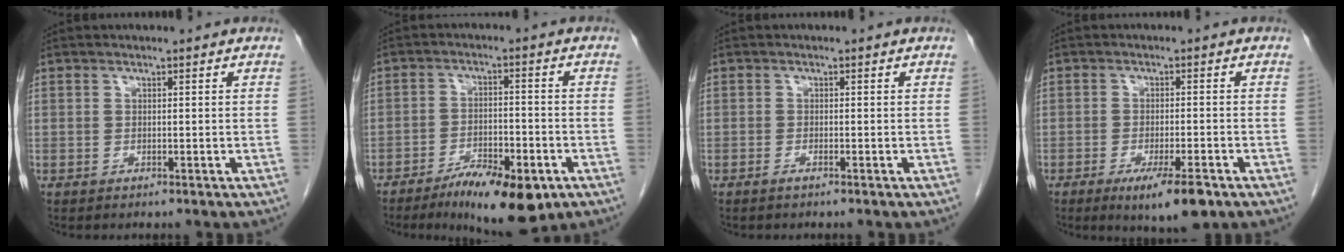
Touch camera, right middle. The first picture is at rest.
{"total": 10.8, "force": [-6.7, 3.0, 8.0], "torque": [-0.120, -0.010, -0.100]}
{"total": 0.8, "force": [-0.6, 0.0, 0.5], "torque": [-0.012, -0.001, -0.013]}
{"total": 7.2, "force": [-4.2, 1.1, 5.7], "torque": [-0.088, -0.014, -0.061]}